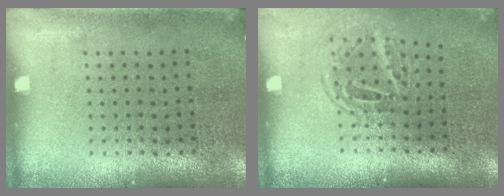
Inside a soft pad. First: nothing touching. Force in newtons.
{"total": 1.6, "press": 1.1, "slide": 1.2}